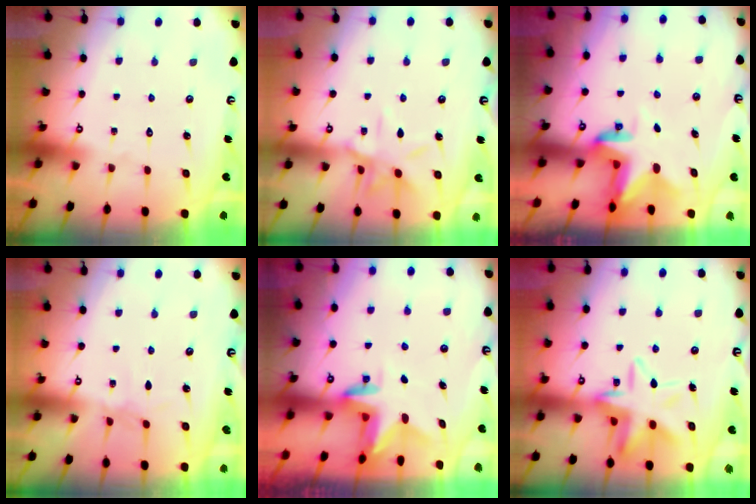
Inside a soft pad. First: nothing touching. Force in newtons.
{"total": 9.7, "press": 9.6, "slide": 0.8}
{"total": 3.1, "press": 3.1, "slide": 0.5}
{"total": 2.3, "press": 2.2, "slide": 0.4}
{"total": 3.1, "press": 3.1, "slide": 0.2}
{"total": 12.6, "press": 12.6, "slide": 1.1}